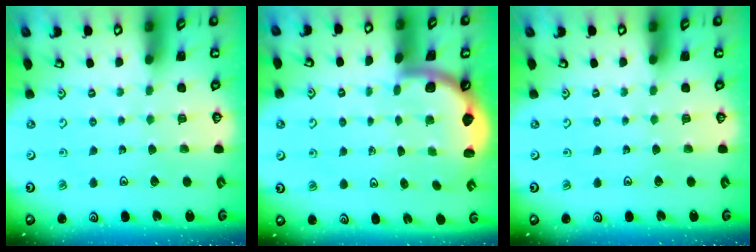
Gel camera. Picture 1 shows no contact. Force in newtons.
{"total": 1.7, "press": 1.7, "slide": 0.1}
{"total": 0.0}